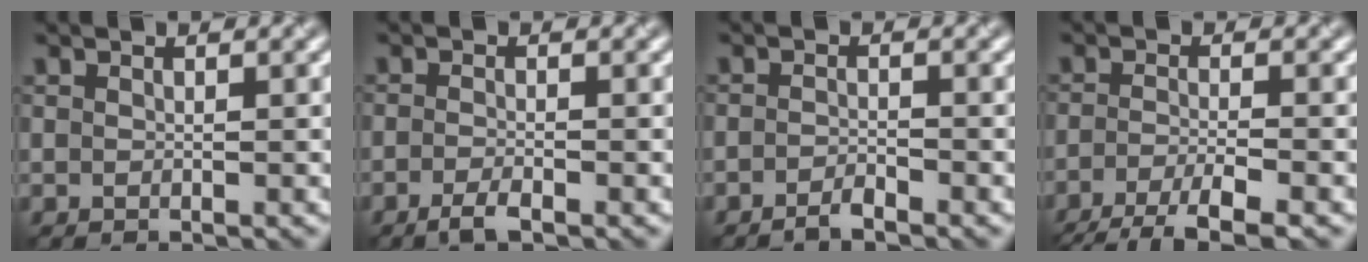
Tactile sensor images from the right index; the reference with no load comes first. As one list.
[{"total": 1.9, "force": [-1.2, 0.4, 1.4], "torque": [-0.027, -0.001, -0.026]}, {"total": 1.4, "force": [-1.2, 0.2, 0.8], "torque": [-0.016, 0.002, -0.026]}, {"total": 5.4, "force": [-3.7, 1.1, 3.7], "torque": [-0.060, -0.005, -0.072]}]